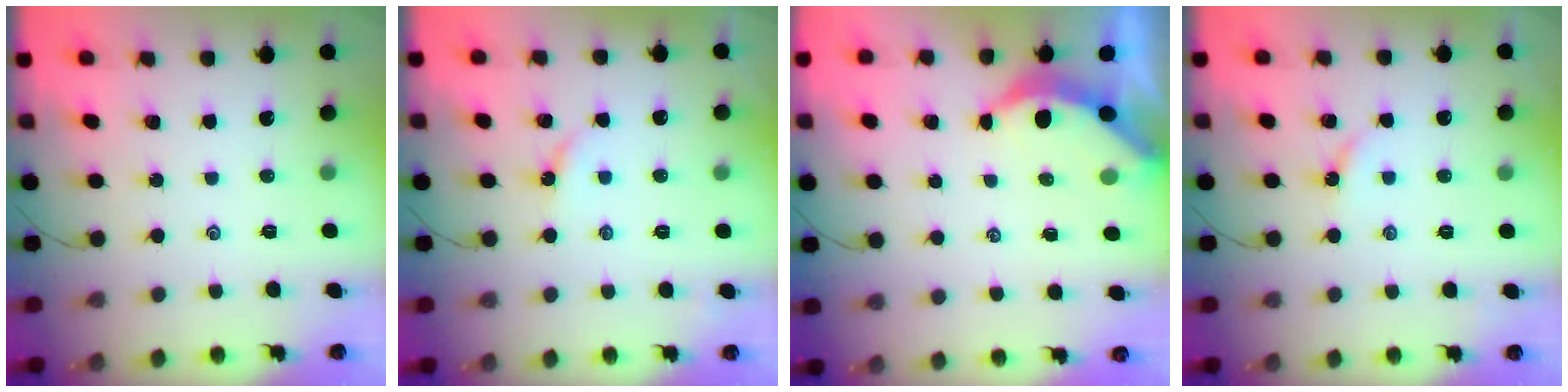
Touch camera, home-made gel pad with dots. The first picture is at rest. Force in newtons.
{"total": 2.9, "press": 2.9, "slide": 0.3}
{"total": 3.8, "press": 3.8, "slide": 0.5}
{"total": 3.7, "press": 3.7, "slide": 0.4}